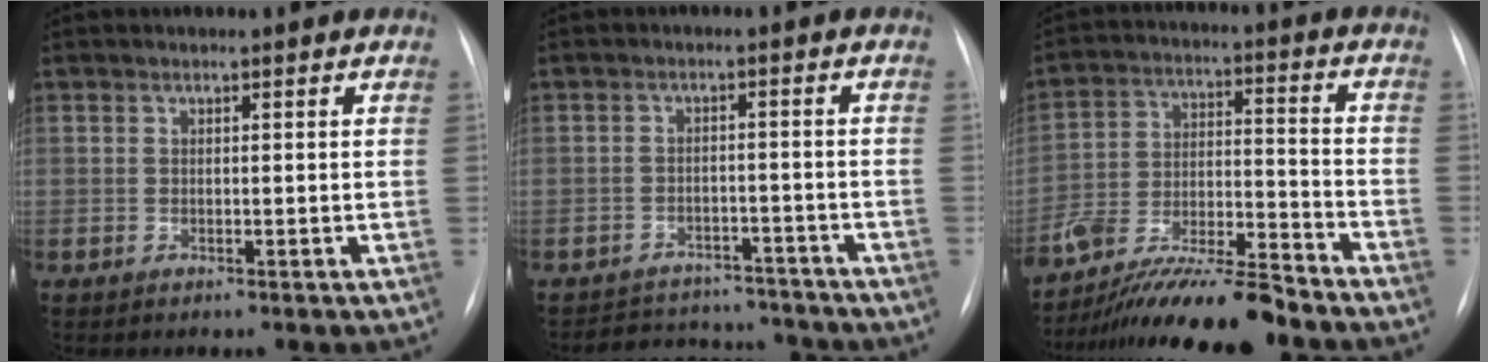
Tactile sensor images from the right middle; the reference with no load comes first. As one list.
[{"total": 9.8, "force": [-9.2, 3.2, 0.9], "torque": [-0.012, 0.015, -0.120]}, {"total": 15.4, "force": [-13.6, 0.8, 7.3], "torque": [-0.130, -0.004, -0.242]}]